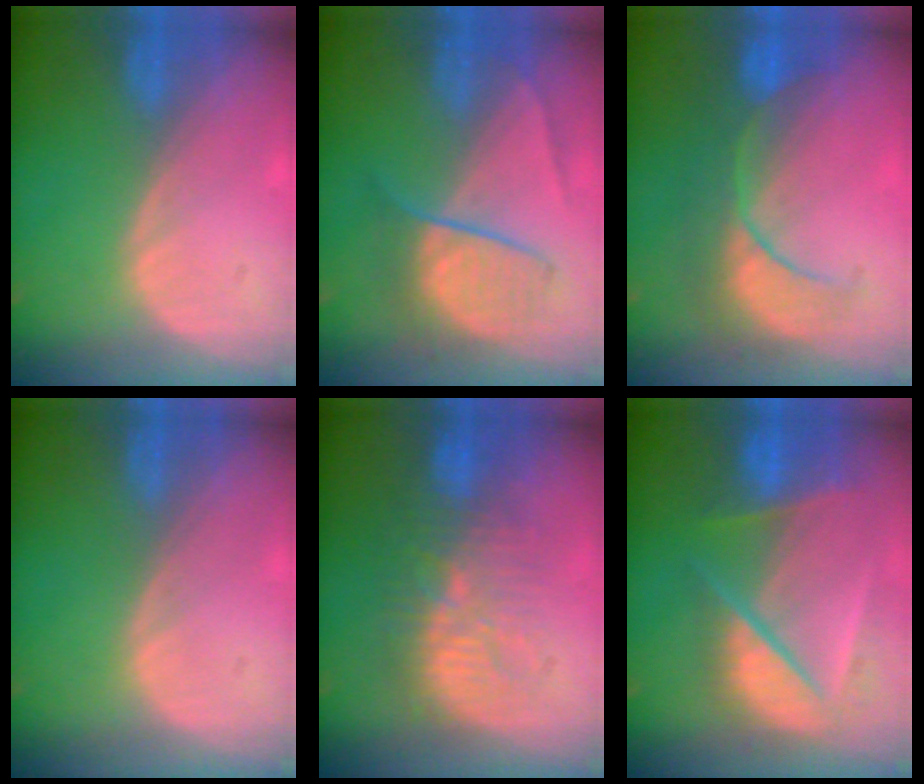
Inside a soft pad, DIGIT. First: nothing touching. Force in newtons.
{"total": 6.7, "press": 6.7, "slide": 0.6}
{"total": 8.5, "press": 8.4, "slide": 1.4}
{"total": 0.0}
{"total": 9.2, "press": 9.0, "slide": 2.0}
{"total": 9.9, "press": 8.5, "slide": 5.1}